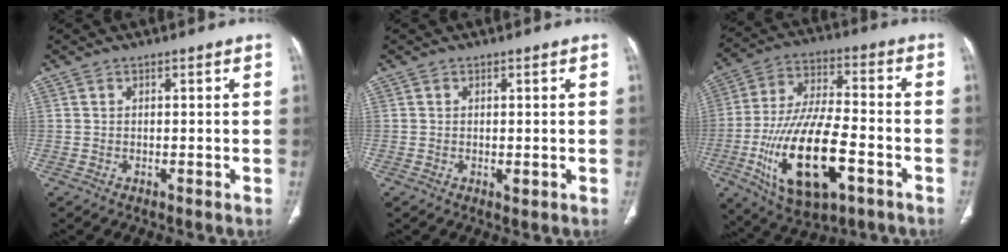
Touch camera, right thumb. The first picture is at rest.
{"total": 0.7, "force": [0.0, 0.4, 0.6], "torque": [-0.006, -0.002, -0.002]}
{"total": 21.1, "force": [-7.3, 9.1, 17.6], "torque": [-0.329, 0.026, -0.117]}